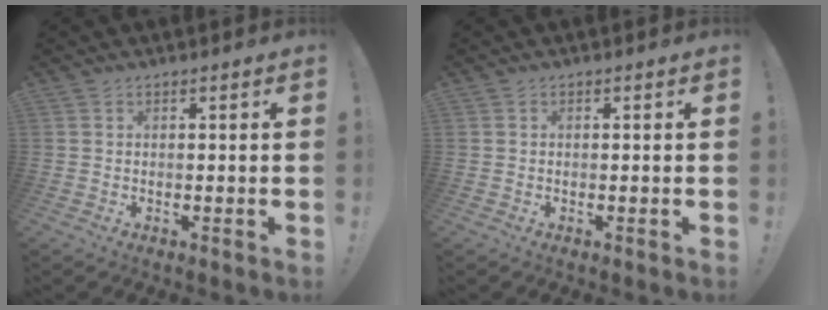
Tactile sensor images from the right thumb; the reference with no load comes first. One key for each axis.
{"total": 0.0}